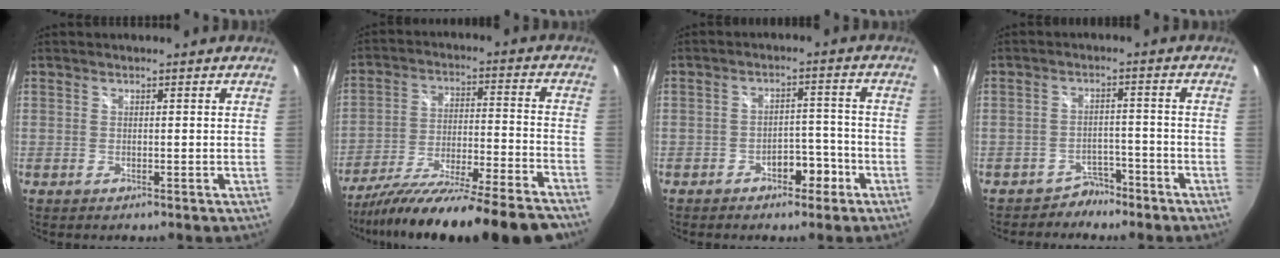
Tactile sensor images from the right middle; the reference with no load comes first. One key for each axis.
{"total": 24.6, "fx": -21.6, "fy": -0.1, "fz": 11.8, "tx": -0.202, "ty": -0.070, "tz": -0.334}
{"total": 4.8, "fx": -3.2, "fy": 2.8, "fz": 2.3, "tx": -0.042, "ty": 0.012, "tz": -0.041}
{"total": 4.5, "fx": -3.8, "fy": 2.4, "fz": 0.2, "tx": -0.009, "ty": 0.013, "tz": -0.059}